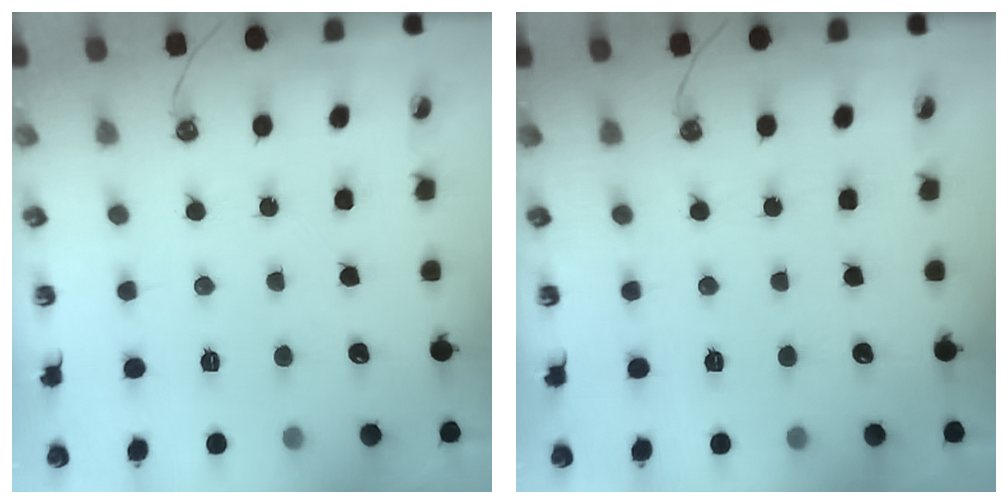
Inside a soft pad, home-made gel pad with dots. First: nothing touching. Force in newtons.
{"total": 0.0}